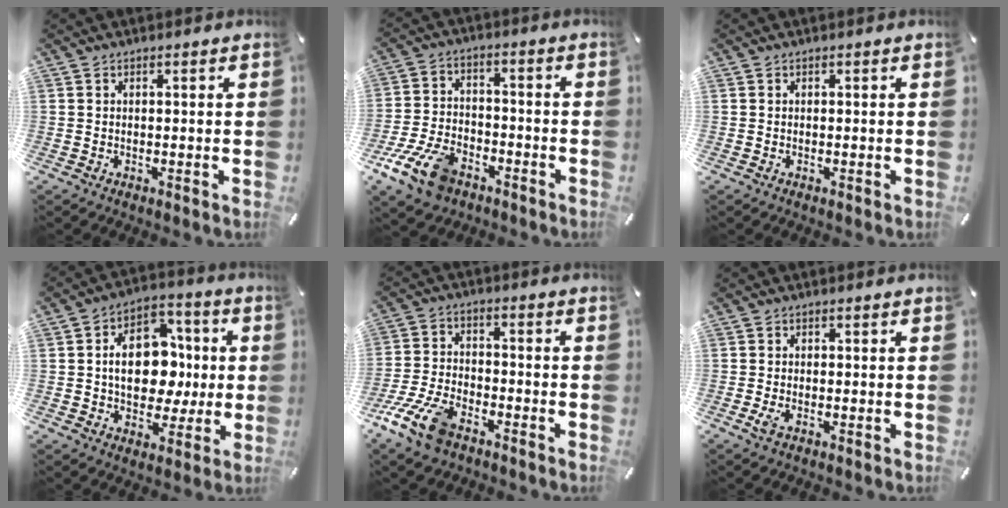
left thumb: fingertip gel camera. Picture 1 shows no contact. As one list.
[{"total": 13.1, "force": [-7.4, 7.8, 7.4], "torque": [-0.154, 0.043, -0.134]}, {"total": 0.0}, {"total": 14.6, "force": [-0.3, 11.0, 9.6], "torque": [-0.155, 0.008, -0.003]}, {"total": 11.8, "force": [-7.3, 6.0, 7.0], "torque": [-0.149, 0.034, -0.138]}, {"total": 1.9, "force": [-0.8, 0.9, 1.5], "torque": [-0.032, -0.002, -0.014]}]